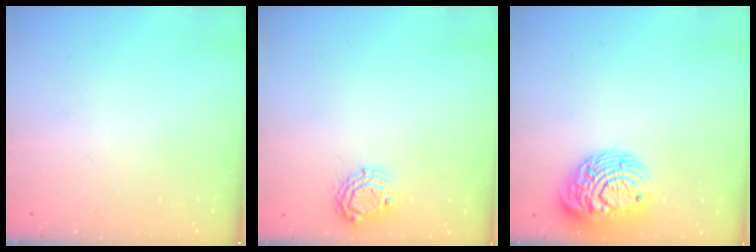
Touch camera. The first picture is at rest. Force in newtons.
{"total": 7.1, "press": 7.0, "slide": 0.7}
{"total": 13.9, "press": 13.8, "slide": 0.9}